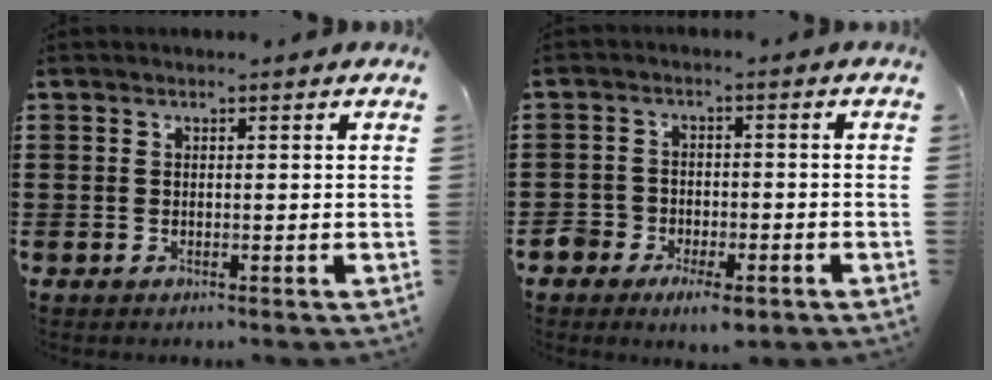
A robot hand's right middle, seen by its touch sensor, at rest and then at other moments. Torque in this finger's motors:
{"motor_torque": [0.24, -0.13, 0.20, 0.06]}